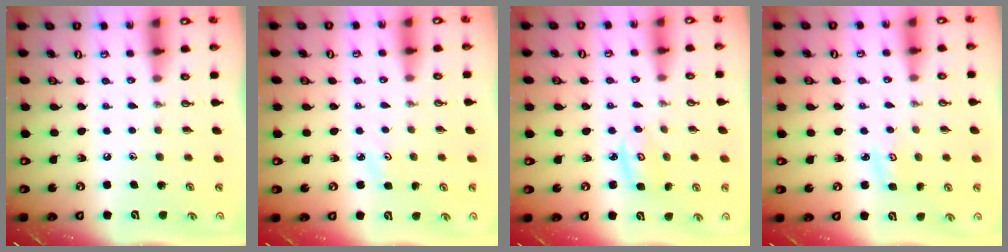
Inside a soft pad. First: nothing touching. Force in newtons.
{"total": 2.1, "press": 2.1, "slide": 0.3}
{"total": 3.4, "press": 3.4, "slide": 0.3}
{"total": 2.8, "press": 2.8, "slide": 0.2}